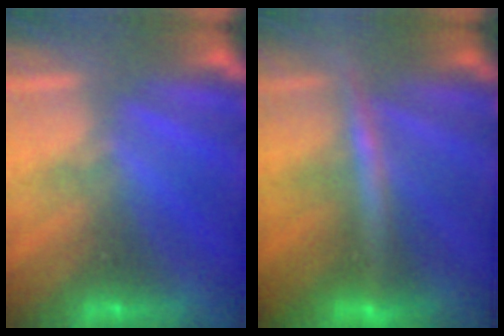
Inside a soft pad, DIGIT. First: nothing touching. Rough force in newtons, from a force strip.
{"total": 2.6}